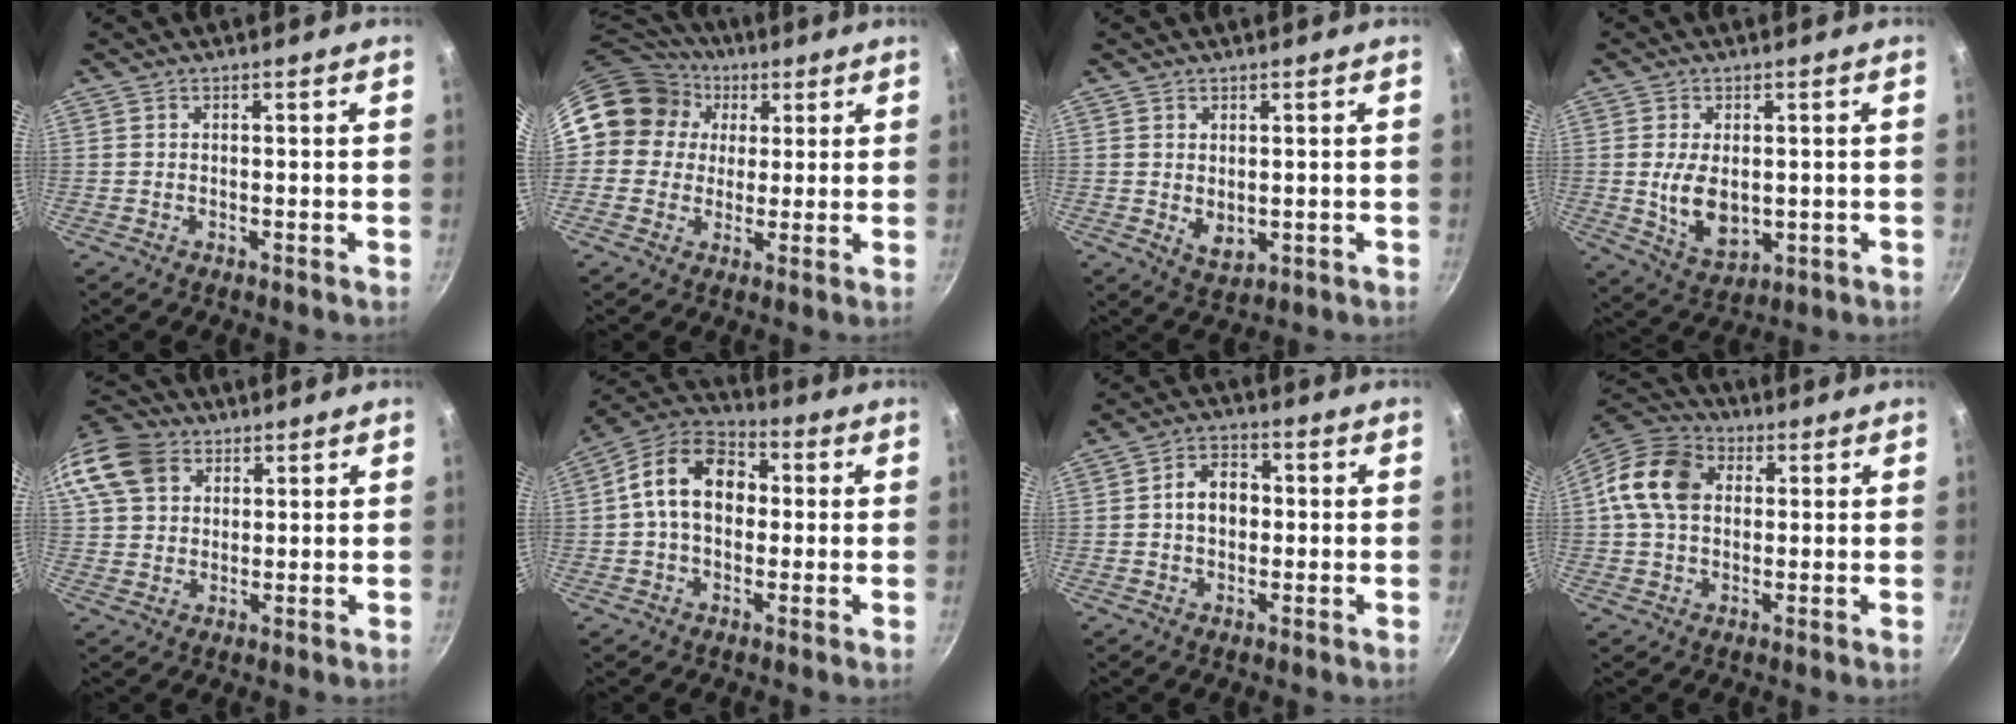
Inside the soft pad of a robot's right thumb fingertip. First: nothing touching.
{"total": 14.7, "force": [4.2, 13.0, 5.4], "torque": [-0.075, 0.018, 0.061]}
{"total": 3.9, "force": [0.3, 2.6, 2.9], "torque": [-0.043, -0.016, 0.013]}
{"total": 8.8, "force": [0.0, 5.5, 6.9], "torque": [-0.114, -0.014, 0.015]}
{"total": 15.9, "force": [6.6, 12.0, 8.1], "torque": [-0.175, 0.021, 0.116]}
{"total": 13.8, "force": [1.2, 9.8, 9.6], "torque": [-0.123, 0.030, 0.001]}
{"total": 6.7, "force": [0.2, 4.9, 4.6], "torque": [-0.047, 0.017, -0.004]}
{"total": 12.4, "force": [2.2, 9.3, 7.9], "torque": [-0.124, 0.017, 0.021]}